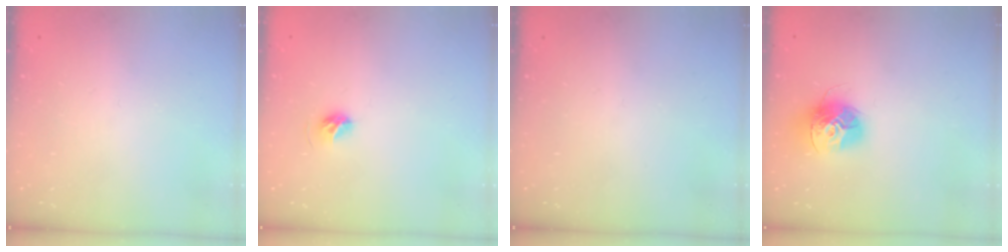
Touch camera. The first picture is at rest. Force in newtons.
{"total": 5.3, "press": 5.2, "slide": 0.9}
{"total": 0.0}
{"total": 14.4, "press": 14.4, "slide": 1.3}